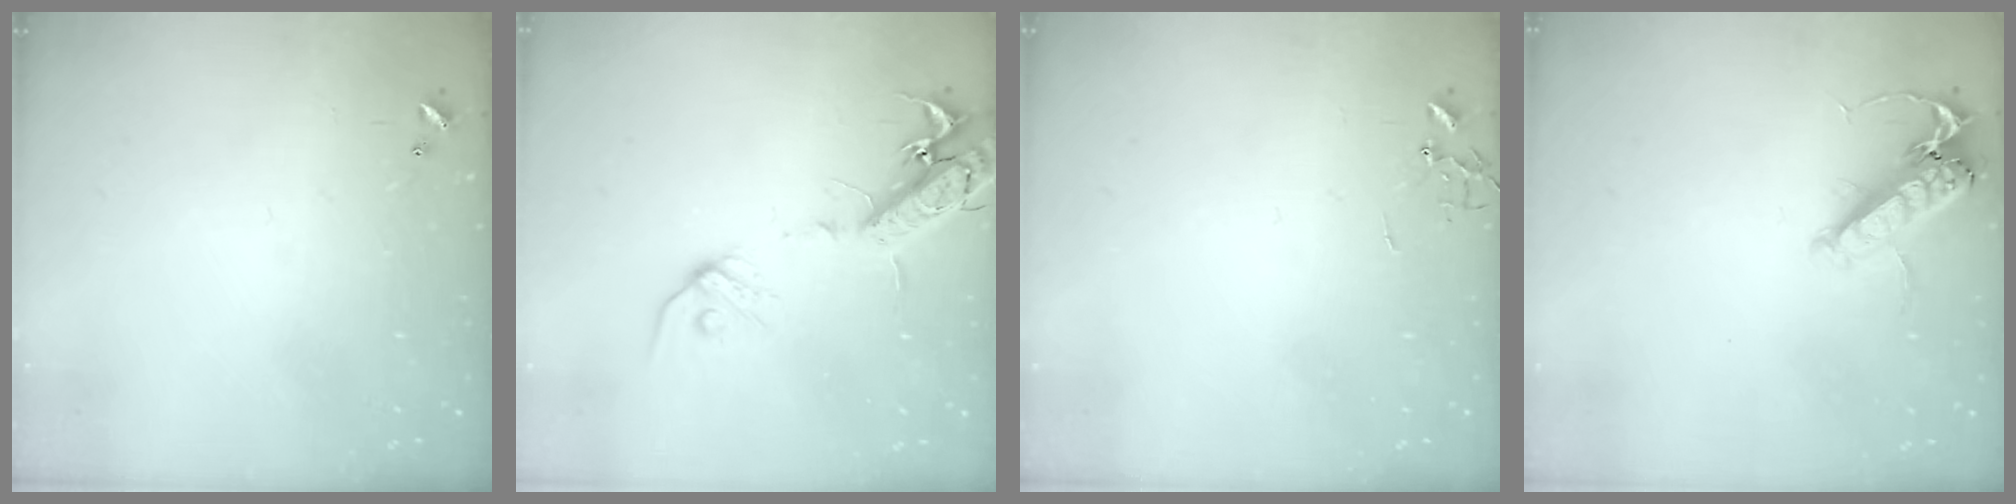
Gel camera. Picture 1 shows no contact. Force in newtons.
{"total": 17.2, "press": 16.9, "slide": 3.1}
{"total": 0.0}
{"total": 14.4, "press": 14.2, "slide": 2.0}